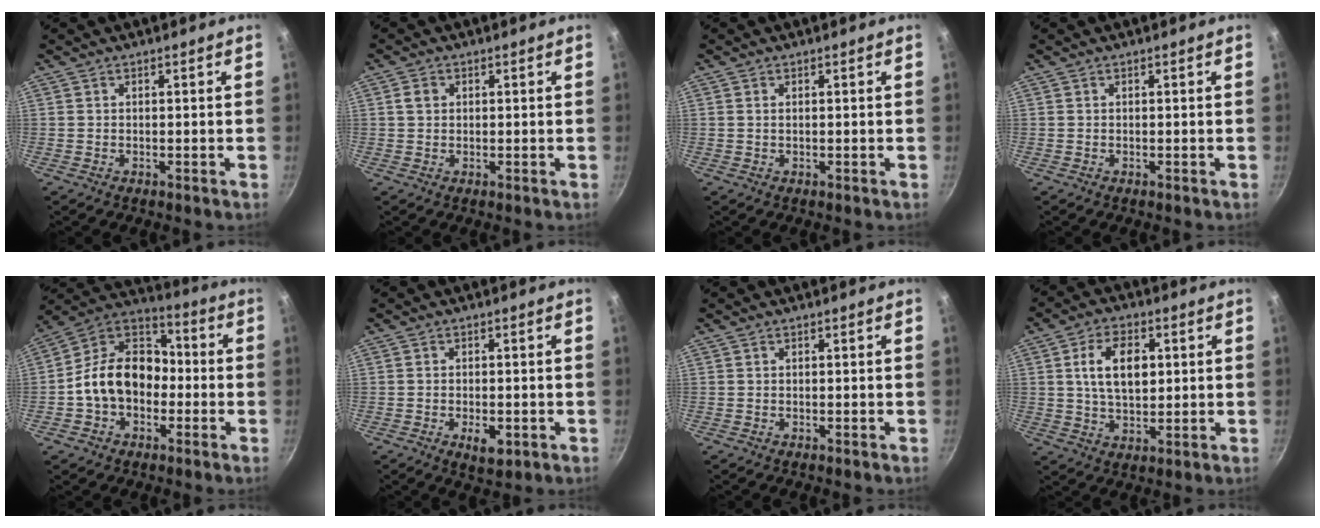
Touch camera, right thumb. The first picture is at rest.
{"total": 2.0, "force": [0.5, 1.7, 1.0], "torque": [-0.010, 0.005, 0.007]}
{"total": 0.6, "force": [0.2, 0.3, 0.5], "torque": [-0.010, 0.001, 0.005]}
{"total": 0.0}
{"total": 15.6, "force": [-2.5, 11.6, 10.1], "torque": [-0.129, 0.051, -0.064]}
{"total": 4.4, "force": [-1.4, 2.2, 3.5], "torque": [-0.048, 0.002, -0.018]}
{"total": 0.0}
{"total": 10.2, "force": [2.1, 6.1, 7.9], "torque": [-0.121, -0.001, 0.037]}